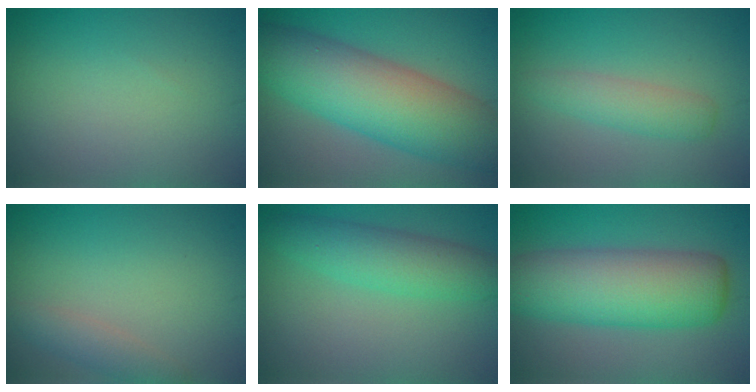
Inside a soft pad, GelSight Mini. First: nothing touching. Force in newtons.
{"total": 9.9, "press": 9.9, "slide": 0.6}
{"total": 2.3, "press": 2.3, "slide": 0.0}
{"total": 1.9, "press": 1.9, "slide": 0.1}
{"total": 4.2, "press": 4.2, "slide": 0.1}
{"total": 8.7, "press": 8.7, "slide": 0.3}